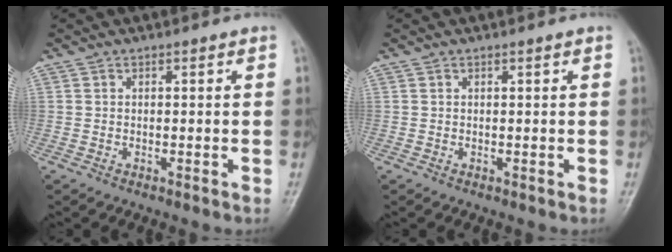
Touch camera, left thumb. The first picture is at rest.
{"total": 0.0}